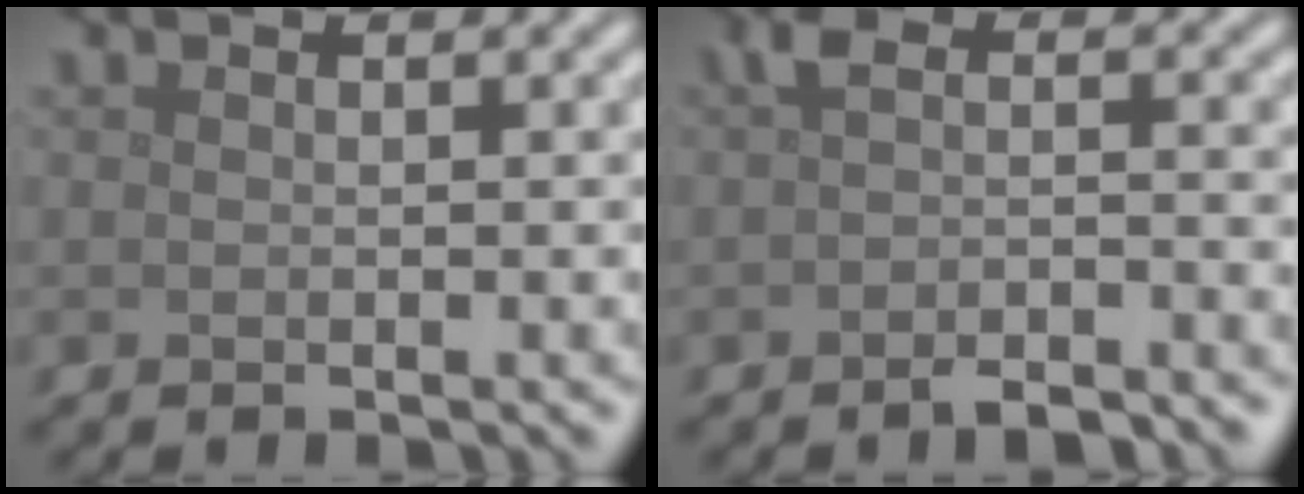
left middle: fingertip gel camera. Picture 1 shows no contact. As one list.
[{"total": 3.2, "force": [-1.8, 1.2, 2.3], "torque": [-0.043, -0.006, -0.035]}]